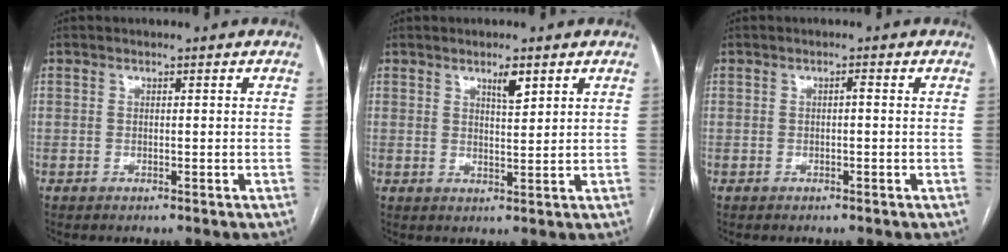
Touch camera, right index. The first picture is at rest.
{"total": 3.0, "force": [1.9, 0.6, 2.3], "torque": [-0.041, -0.003, 0.033]}
{"total": 0.6, "force": [-0.1, 0.1, 0.6], "torque": [-0.009, 0.003, -0.002]}